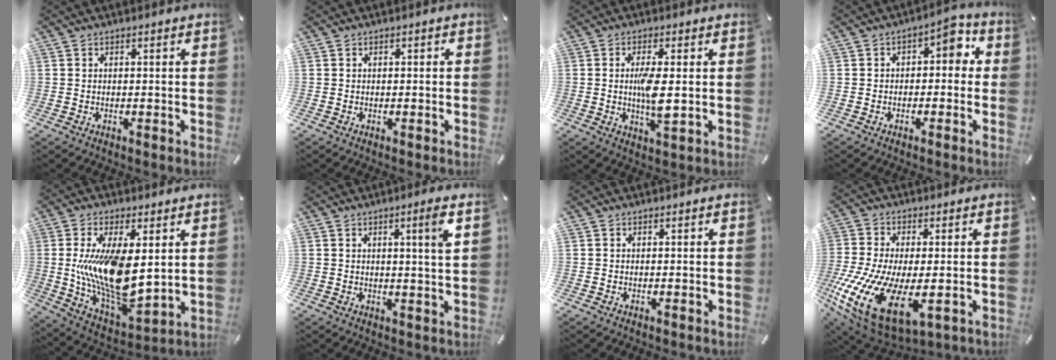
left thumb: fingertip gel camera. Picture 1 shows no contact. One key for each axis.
{"total": 0.5, "fx": -0.3, "fy": 0.4, "fz": 0.2, "tx": -0.003, "ty": 0.001, "tz": -0.006}
{"total": 6.8, "fx": 0.4, "fy": 2.0, "fz": 6.5, "tx": -0.135, "ty": -0.014, "tz": 0.001}
{"total": 4.9, "fx": 0.0, "fy": 3.1, "fz": 3.8, "tx": -0.054, "ty": 0.006, "tz": -0.011}
{"total": 16.5, "fx": 3.1, "fy": 8.2, "fz": 14.0, "tx": -0.288, "ty": -0.037, "tz": 0.056}
{"total": 4.9, "fx": 2.3, "fy": -0.2, "fz": 4.3, "tx": -0.073, "ty": -0.010, "tz": 0.032}
{"total": 0.0}
{"total": 21.5, "fx": -5.1, "fy": 10.9, "fz": 17.8, "tx": -0.366, "ty": 0.000, "tz": -0.070}